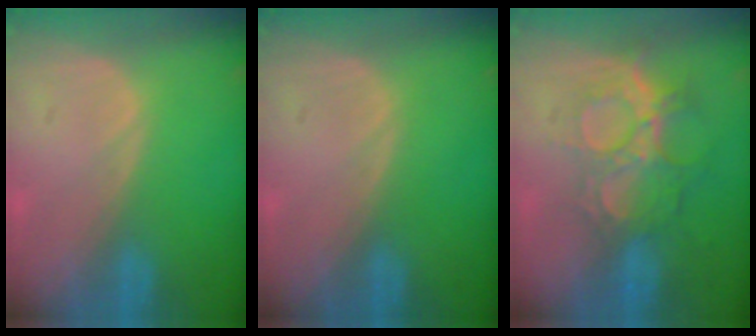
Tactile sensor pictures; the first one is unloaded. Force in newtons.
{"total": 0.0}
{"total": 9.4, "press": 8.0, "slide": 5.0}